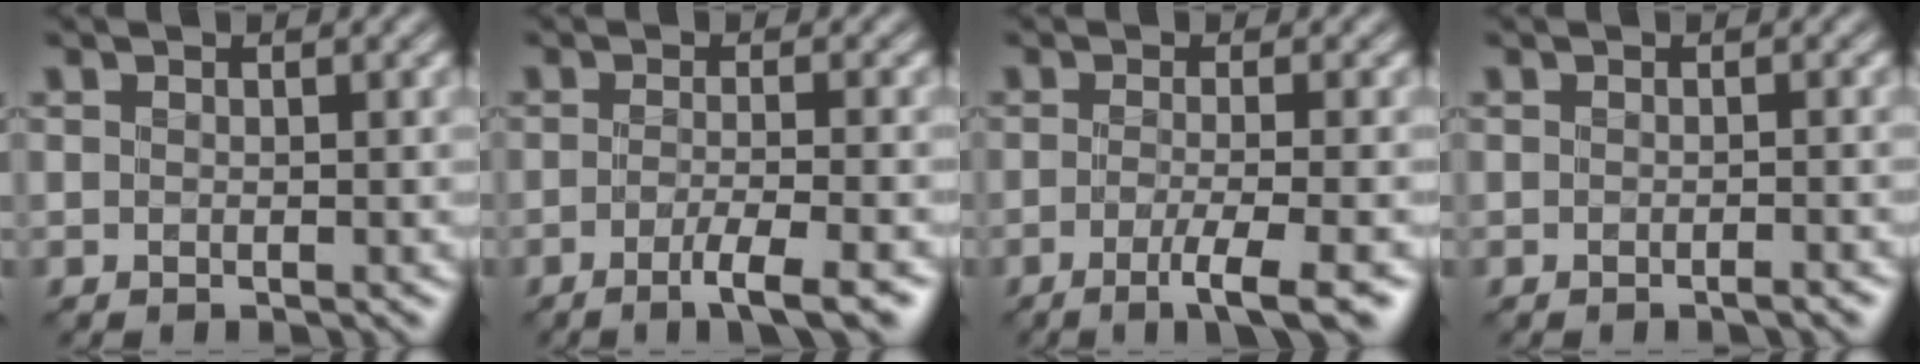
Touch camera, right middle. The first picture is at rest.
{"total": 4.0, "force": [-2.2, 0.6, 3.3], "torque": [-0.051, -0.001, -0.044]}
{"total": 4.2, "force": [-2.0, 0.7, 3.7], "torque": [-0.055, -0.004, -0.042]}
{"total": 1.0, "force": [-0.8, 0.0, 0.6], "torque": [-0.008, -0.002, -0.014]}